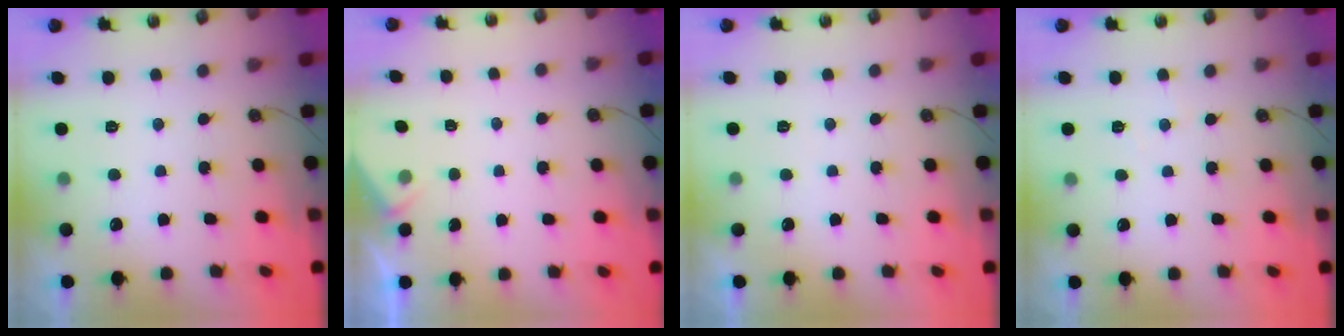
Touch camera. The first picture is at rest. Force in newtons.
{"total": 1.8, "press": 1.8, "slide": 0.4}
{"total": 2.7, "press": 2.7, "slide": 0.4}
{"total": 2.1, "press": 2.1, "slide": 0.4}